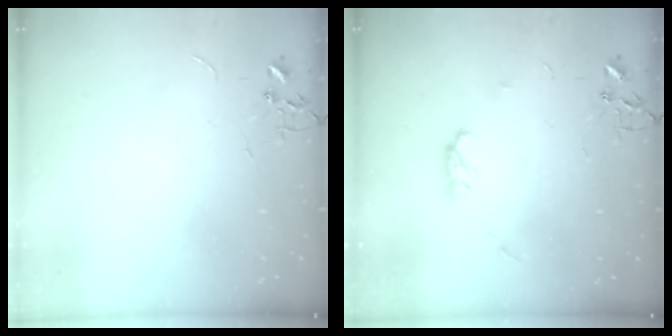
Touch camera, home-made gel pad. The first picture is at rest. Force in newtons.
{"total": 6.3, "press": 6.2, "slide": 0.9}